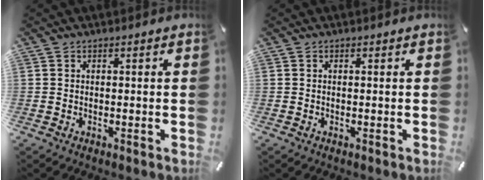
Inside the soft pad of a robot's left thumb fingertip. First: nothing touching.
{"total": 0.0}